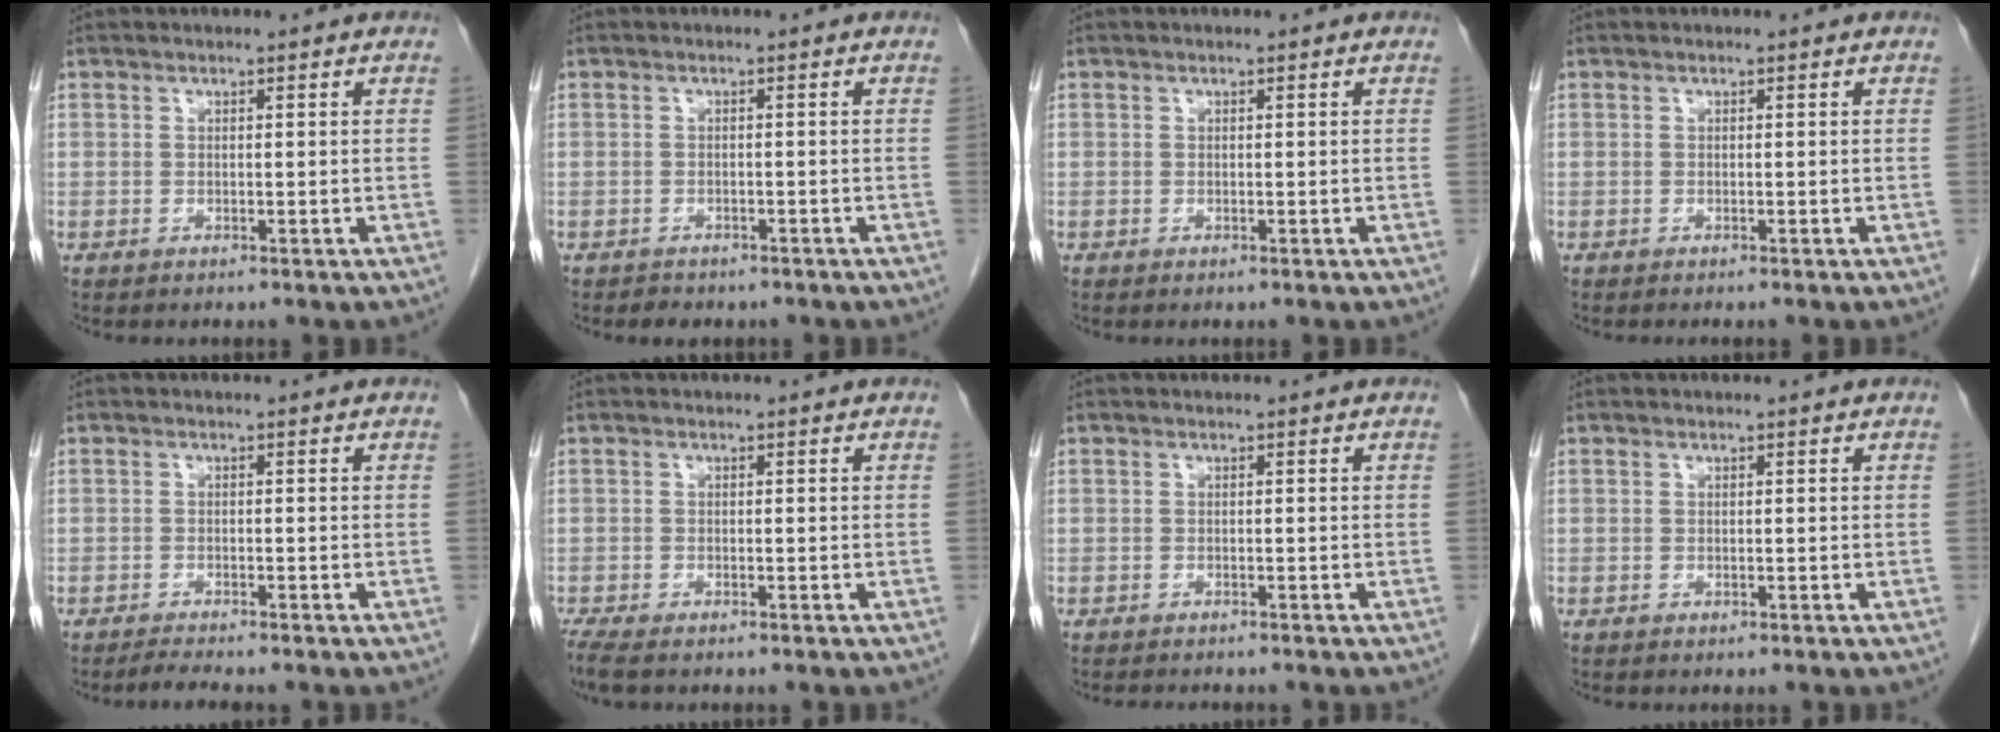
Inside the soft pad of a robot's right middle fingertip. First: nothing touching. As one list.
[{"total": 2.6, "force": [-2.2, 1.4, 0.6], "torque": [-0.017, 0.000, -0.025]}, {"total": 0.0}, {"total": 0.8, "force": [-0.7, 0.1, 0.4], "torque": [-0.002, 0.001, -0.008]}, {"total": 2.1, "force": [-1.9, -0.2, 0.9], "torque": [-0.024, -0.008, -0.034]}, {"total": 3.7, "force": [-2.9, 1.0, 2.0], "torque": [-0.043, -0.012, -0.048]}, {"total": 2.2, "force": [-2.1, 0.4, 0.8], "torque": [-0.011, -0.004, -0.025]}, {"total": 0.0}]